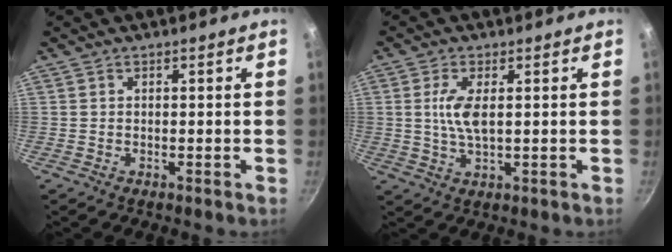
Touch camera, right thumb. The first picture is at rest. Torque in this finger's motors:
{"motor_torque": [0.82, 0.95, 0.75, 0.12, 0.03]}